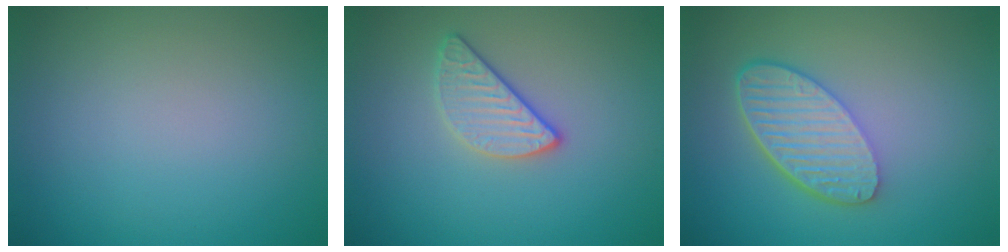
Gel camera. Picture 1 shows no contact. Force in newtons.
{"total": 2.5, "press": 2.4, "slide": 0.8}
{"total": 5.8, "press": 4.4, "slide": 3.8}